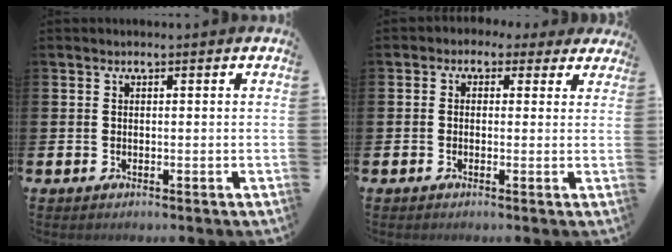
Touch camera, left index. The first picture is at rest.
{"total": 1.2, "force": [0.0, 1.2, 0.2], "torque": [-0.005, 0.002, -0.007]}